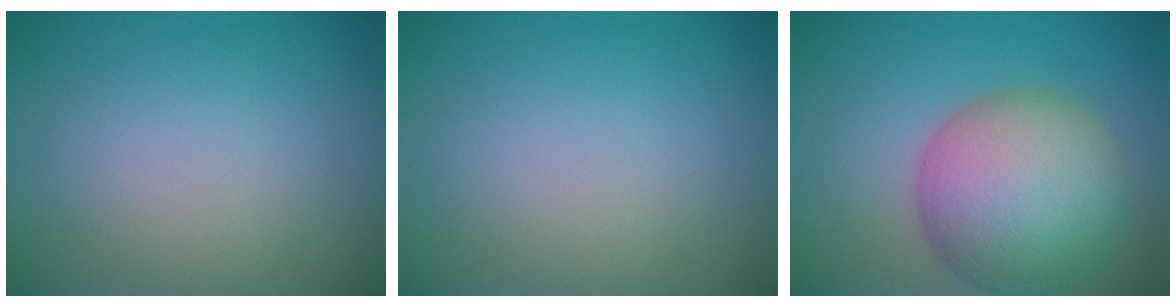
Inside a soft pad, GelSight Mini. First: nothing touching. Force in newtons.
{"total": 0.0}
{"total": 10.2, "press": 10.2, "slide": 0.4}